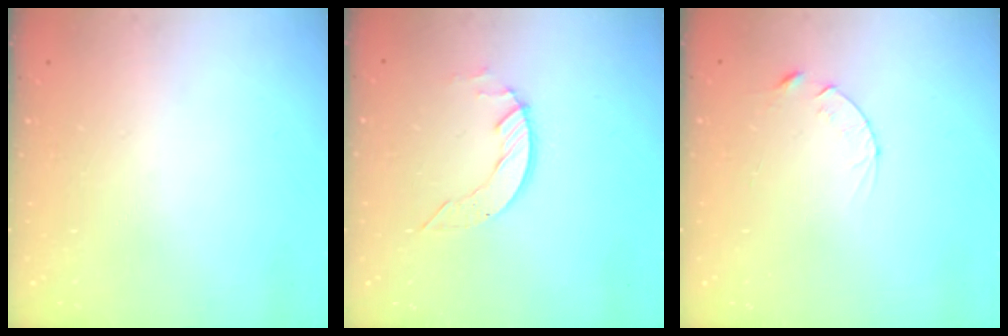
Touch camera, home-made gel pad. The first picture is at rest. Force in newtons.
{"total": 5.4, "press": 5.4, "slide": 0.1}
{"total": 4.1, "press": 4.0, "slide": 0.4}